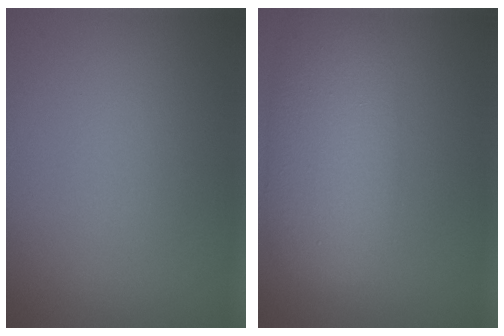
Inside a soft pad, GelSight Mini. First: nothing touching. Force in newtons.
{"total": 6.5, "press": 6.5, "slide": 0.1}